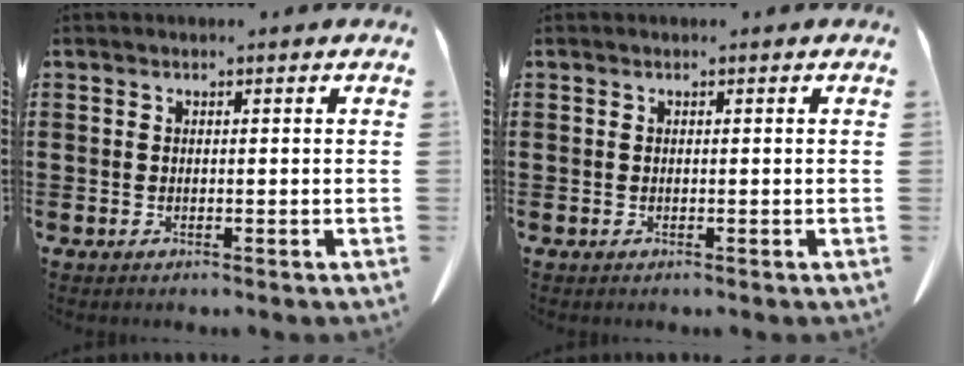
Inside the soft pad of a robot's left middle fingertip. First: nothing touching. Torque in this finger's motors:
{"motor_torque": [0.00, 0.00, 0.00, 0.00]}